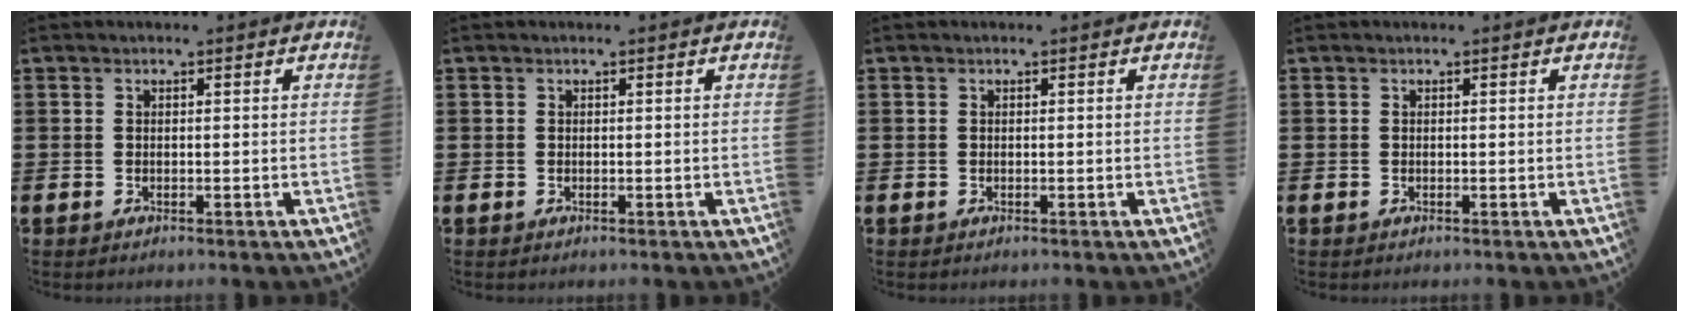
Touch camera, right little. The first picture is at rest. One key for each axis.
{"total": 0.0}
{"total": 0.0}
{"total": 0.0}